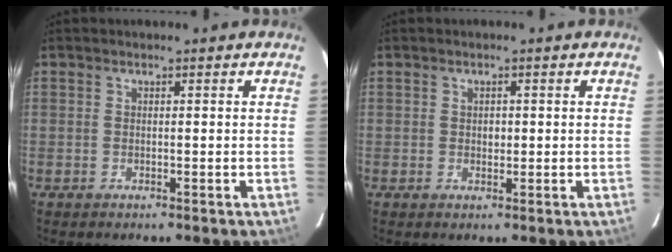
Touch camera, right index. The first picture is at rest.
{"total": 1.2, "force": [0.1, 1.0, 0.6], "torque": [-0.009, 0.004, 0.003]}